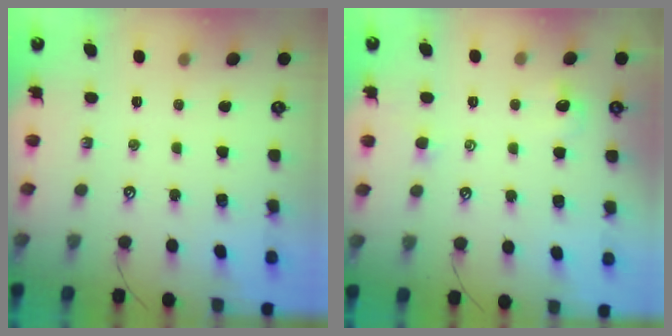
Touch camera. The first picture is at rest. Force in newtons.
{"total": 1.4, "press": 1.3, "slide": 0.6}